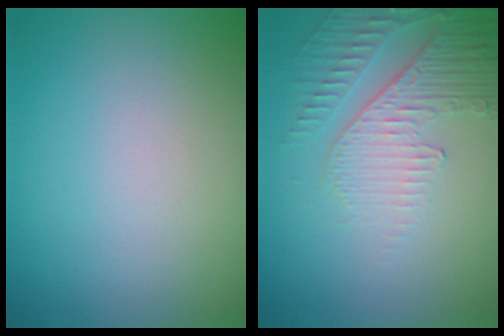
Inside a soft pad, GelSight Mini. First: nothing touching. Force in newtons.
{"total": 5.1, "press": 3.3, "slide": 3.9}